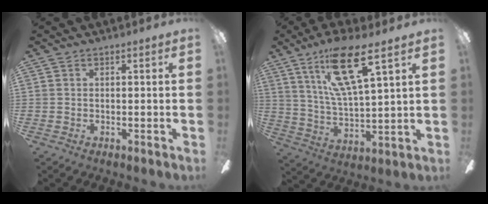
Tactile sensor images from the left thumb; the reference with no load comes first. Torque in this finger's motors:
{"motor_torque": [1.42, 1.46, 1.82, -0.95, 0.49]}